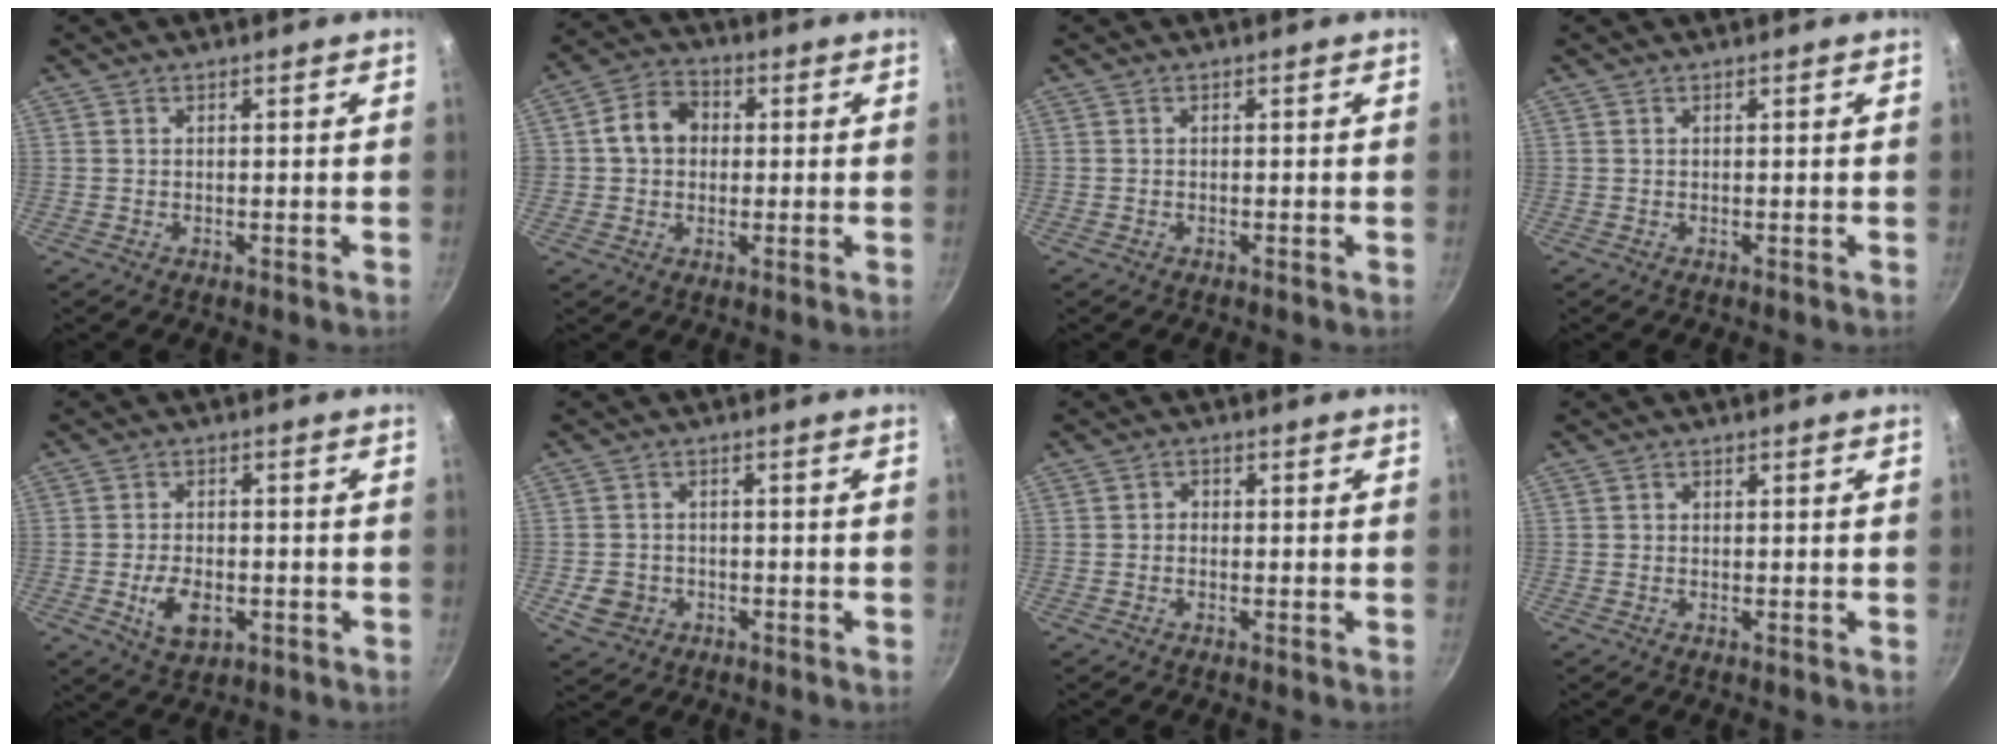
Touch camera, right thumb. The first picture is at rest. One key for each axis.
{"total": 7.9, "fx": 0.8, "fy": 6.7, "fz": 4.2, "tx": -0.041, "ty": 0.016, "tz": 0.001}
{"total": 0.0}
{"total": 0.0}
{"total": 7.1, "fx": -2.0, "fy": 4.3, "fz": 5.2, "tx": -0.082, "ty": 0.005, "tz": -0.029}
{"total": 5.0, "fx": -1.6, "fy": 4.3, "fz": 1.9, "tx": -0.032, "ty": 0.017, "tz": -0.021}
{"total": 1.4, "fx": -0.3, "fy": 1.2, "fz": 0.6, "tx": -0.007, "ty": 0.005, "tz": -0.008}
{"total": 0.7, "fx": 0.0, "fy": 0.7, "fz": 0.2, "tx": -0.001, "ty": 0.002, "tz": 0.000}